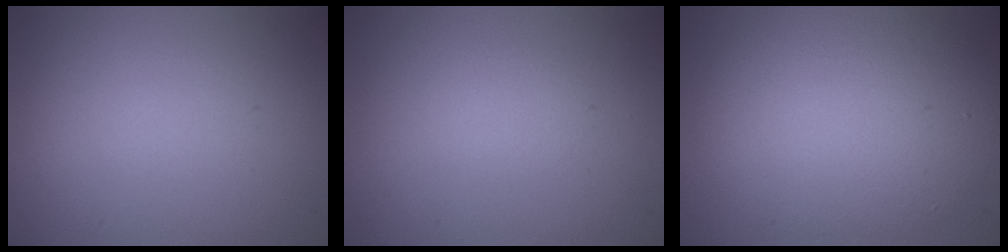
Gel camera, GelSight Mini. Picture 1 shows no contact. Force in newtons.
{"total": 0.9, "press": 0.9, "slide": 0.1}
{"total": 7.3, "press": 7.3, "slide": 0.2}